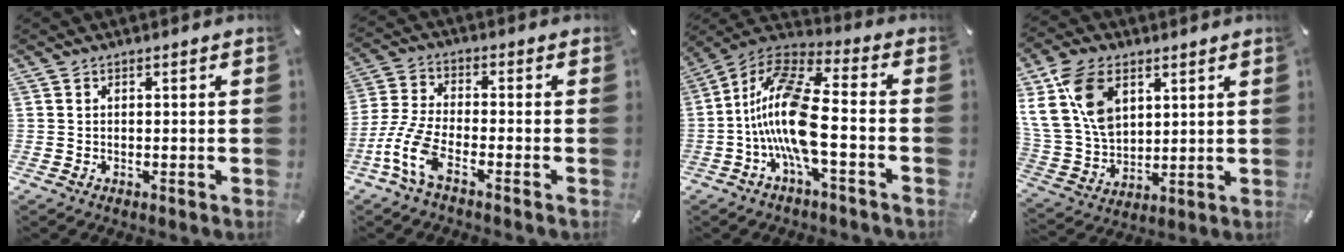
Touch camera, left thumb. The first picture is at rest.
{"total": 9.9, "force": [-4.9, 4.3, 7.4], "torque": [-0.183, -0.004, -0.097]}
{"total": 17.2, "force": [-3.3, 6.3, 15.6], "torque": [-0.330, -0.004, -0.057]}
{"total": 16.3, "force": [6.5, 11.4, 9.6], "torque": [-0.244, -0.008, 0.117]}